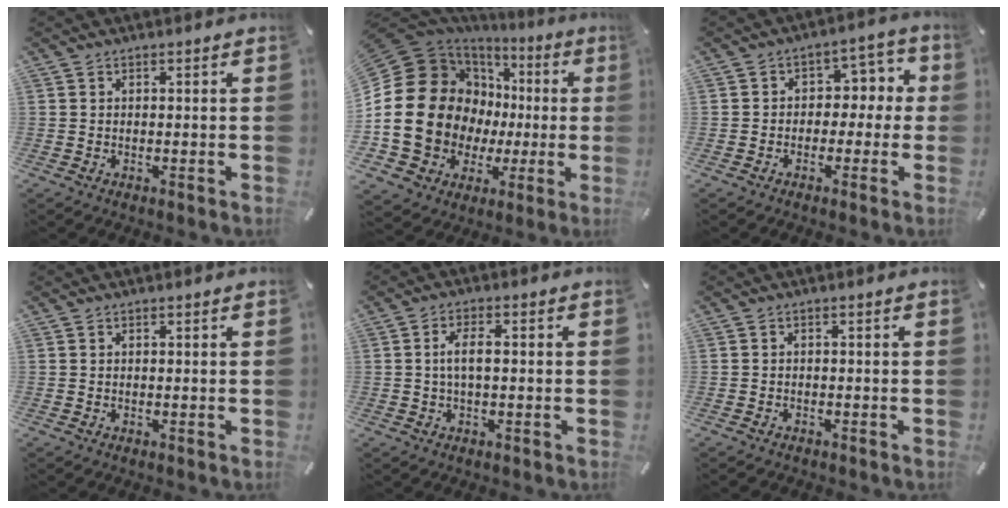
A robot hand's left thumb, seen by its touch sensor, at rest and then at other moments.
{"total": 25.7, "force": [1.7, 20.1, 15.8], "torque": [-0.319, -0.035, 0.068]}
{"total": 6.7, "force": [-0.6, 5.7, 3.4], "torque": [-0.038, 0.013, -0.019]}
{"total": 0.0}
{"total": 4.7, "force": [-0.1, 1.9, 4.3], "torque": [-0.087, 0.006, -0.006]}
{"total": 1.1, "force": [-0.9, 0.5, 0.2], "torque": [-0.004, 0.004, -0.022]}